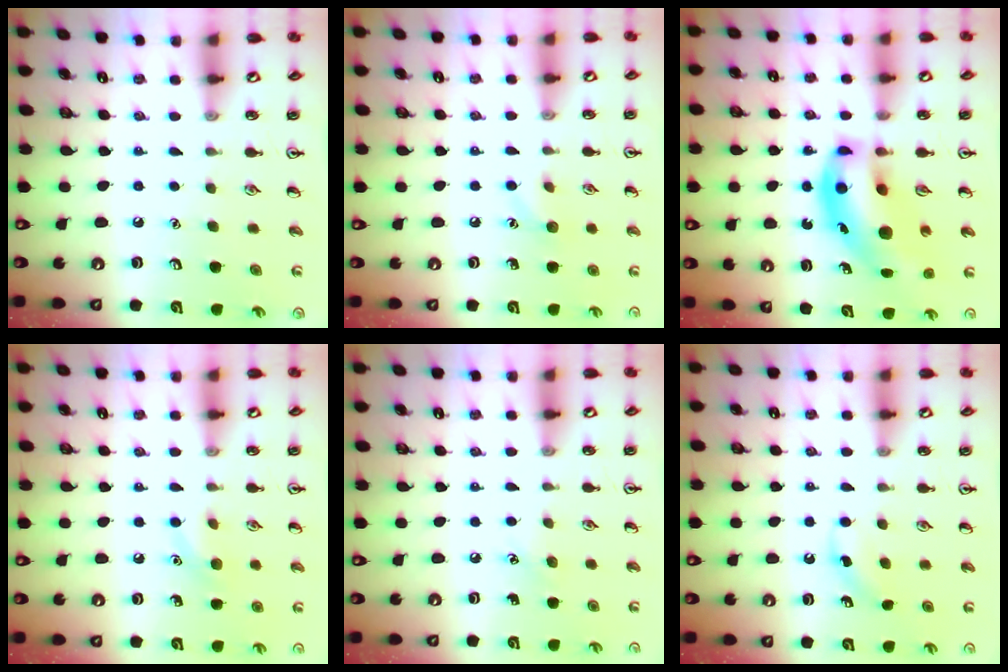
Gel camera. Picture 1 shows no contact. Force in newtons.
{"total": 5.7, "press": 5.4, "slide": 1.8}
{"total": 12.6, "press": 12.1, "slide": 3.6}
{"total": 6.8, "press": 6.6, "slide": 1.5}
{"total": 3.7, "press": 3.6, "slide": 1.0}
{"total": 2.6, "press": 2.4, "slide": 0.8}